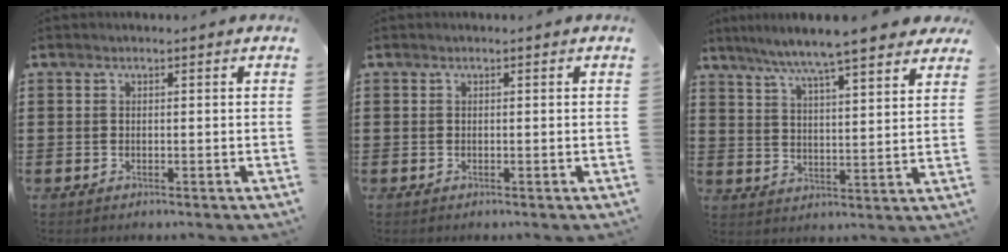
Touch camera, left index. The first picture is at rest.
{"total": 0.0}
{"total": 7.1, "force": [6.1, -0.2, 3.6], "torque": [-0.094, -0.030, 0.101]}